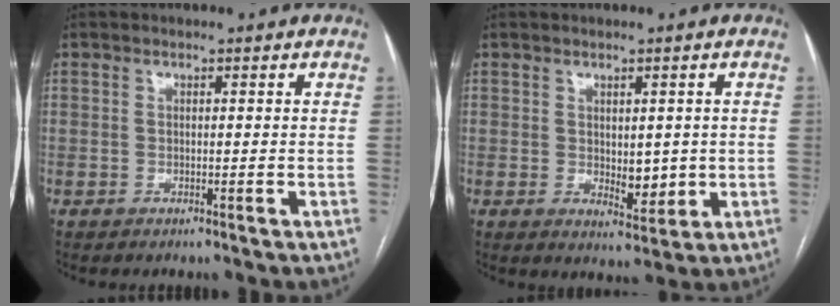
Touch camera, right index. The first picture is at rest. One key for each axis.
{"total": 4.6, "fx": 0.0, "fy": 2.3, "fz": 4.0, "tx": -0.055, "ty": -0.006, "tz": 0.010}